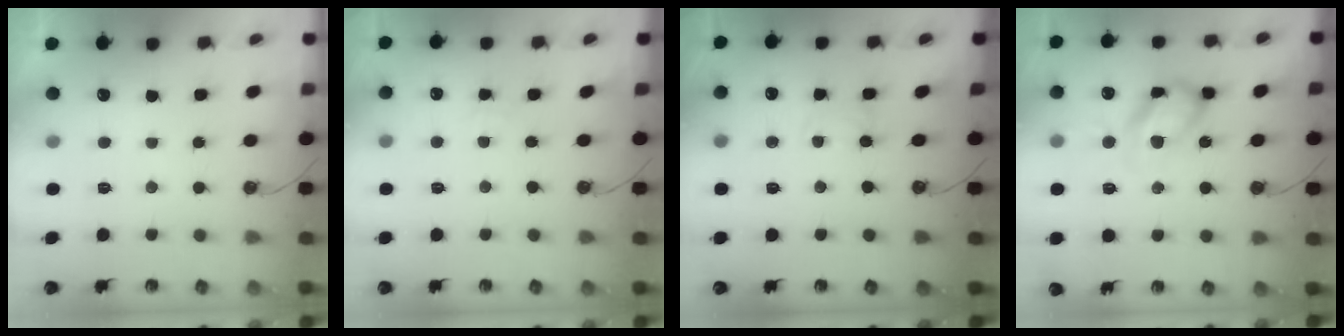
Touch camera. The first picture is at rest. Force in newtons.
{"total": 4.2, "press": 4.2, "slide": 0.6}
{"total": 2.7, "press": 2.7, "slide": 0.2}
{"total": 14.9, "press": 14.9, "slide": 1.2}